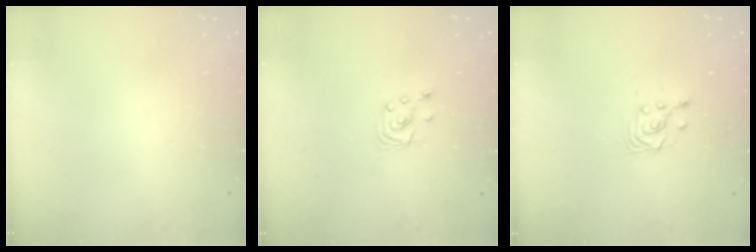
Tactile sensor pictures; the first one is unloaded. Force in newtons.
{"total": 2.4, "press": 2.4, "slide": 0.2}
{"total": 2.9, "press": 2.9, "slide": 0.6}